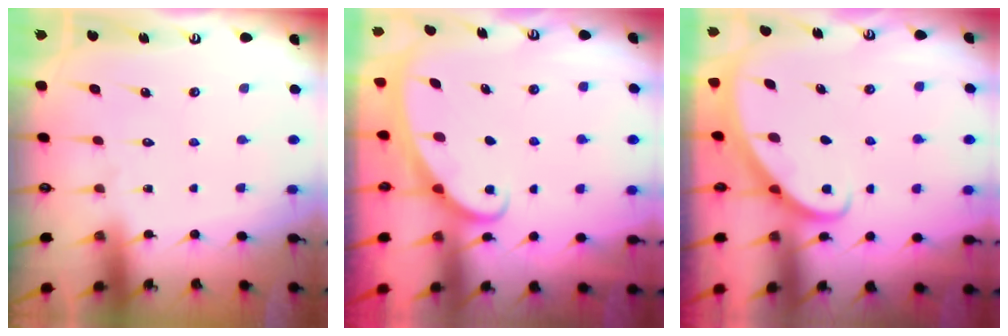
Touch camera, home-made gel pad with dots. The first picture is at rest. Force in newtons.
{"total": 2.3, "press": 2.2, "slide": 0.4}
{"total": 2.5, "press": 2.5, "slide": 0.2}